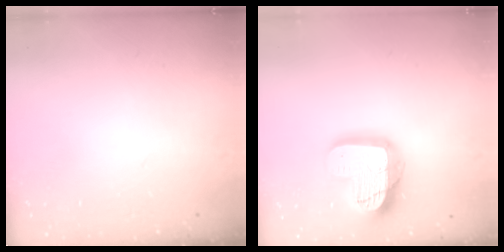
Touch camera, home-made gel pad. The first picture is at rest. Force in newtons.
{"total": 18.9, "press": 18.8, "slide": 1.5}